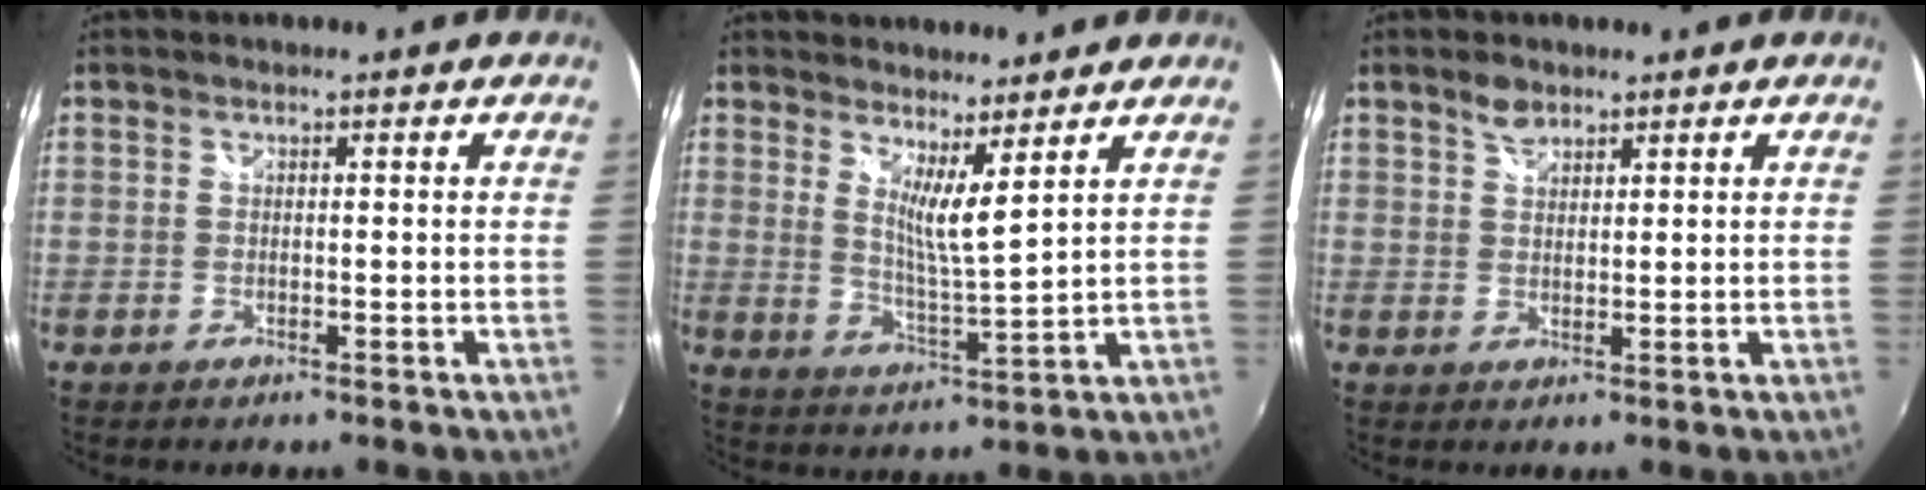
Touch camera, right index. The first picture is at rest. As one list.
[{"total": 6.3, "force": [4.6, -0.2, 4.2], "torque": [-0.066, -0.013, 0.073]}, {"total": 2.7, "force": [2.0, 1.4, 1.1], "torque": [-0.017, 0.004, 0.036]}]